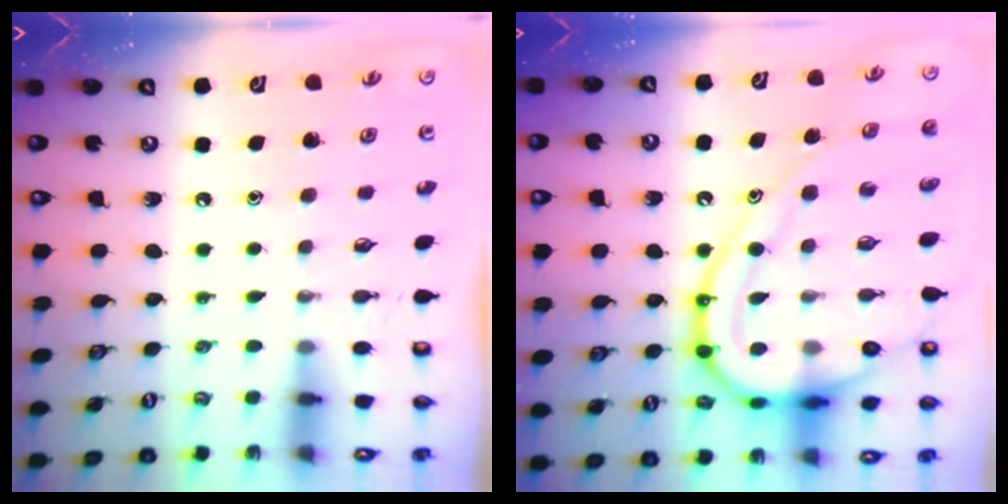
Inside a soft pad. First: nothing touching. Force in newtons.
{"total": 21.9, "press": 21.8, "slide": 1.3}